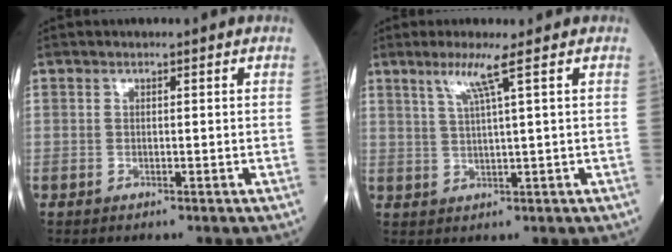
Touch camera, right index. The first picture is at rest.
{"total": 4.2, "force": [2.2, -1.1, 3.4], "torque": [-0.072, -0.004, 0.046]}